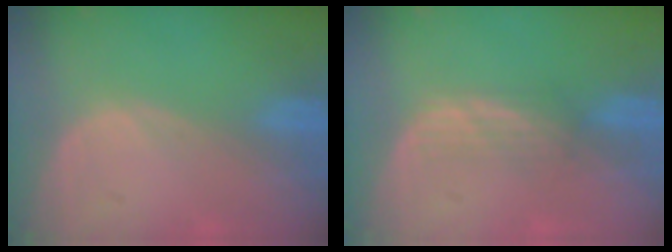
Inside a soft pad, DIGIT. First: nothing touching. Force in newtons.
{"total": 2.7, "press": 2.5, "slide": 0.9}